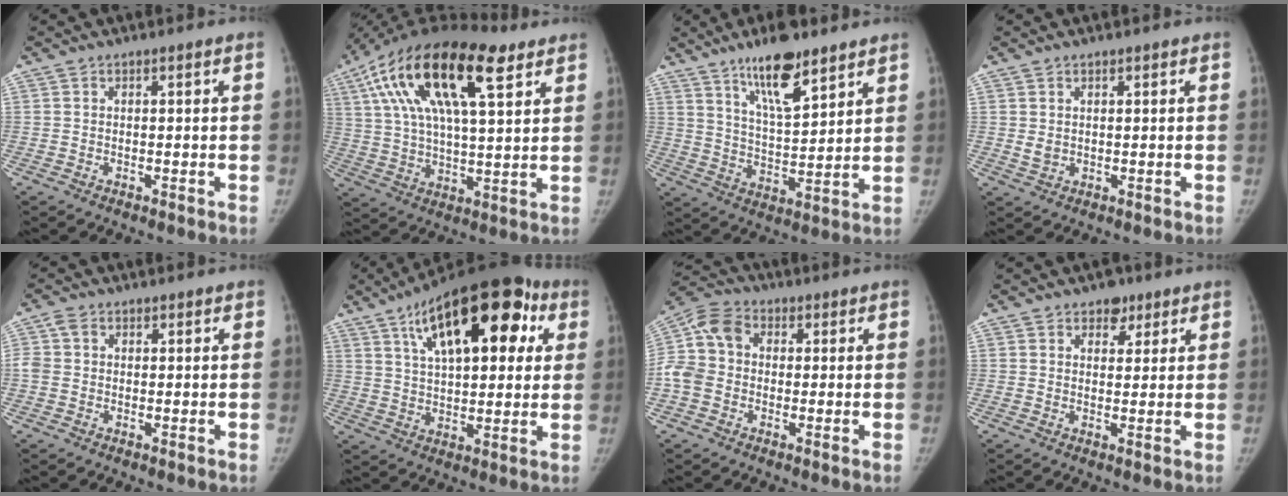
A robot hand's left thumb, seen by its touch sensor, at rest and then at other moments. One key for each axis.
{"total": 23.7, "fx": 11.0, "fy": 9.0, "fz": 19.1, "tx": -0.347, "ty": 0.008, "tz": 0.188}
{"total": 12.4, "fx": 8.3, "fy": 3.6, "fz": 8.5, "tx": -0.125, "ty": -0.050, "tz": 0.145}
{"total": 1.7, "fx": 0.3, "fy": 1.3, "fz": 1.0, "tx": -0.009, "ty": -0.004, "tz": 0.010}
{"total": 3.3, "fx": 0.3, "fy": 2.7, "fz": 1.9, "tx": -0.045, "ty": 0.011, "tz": 0.003}
{"total": 23.3, "fx": 9.1, "fy": 10.9, "fz": 18.5, "tx": -0.252, "ty": 0.014, "tz": 0.139}
{"total": 9.6, "fx": -0.8, "fy": 7.9, "fz": 5.4, "tx": -0.110, "ty": 0.031, "tz": -0.029}
{"total": 3.4, "fx": 2.0, "fy": 2.4, "fz": 1.2, "tx": 0.011, "ty": -0.009, "tz": 0.026}